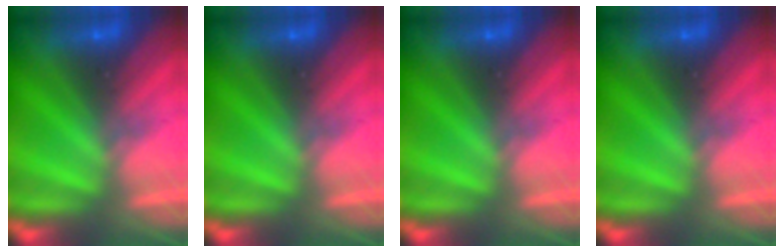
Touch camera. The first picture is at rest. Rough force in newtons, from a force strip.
{"total": 0.0}
{"total": 0.0}
{"total": 0.0}